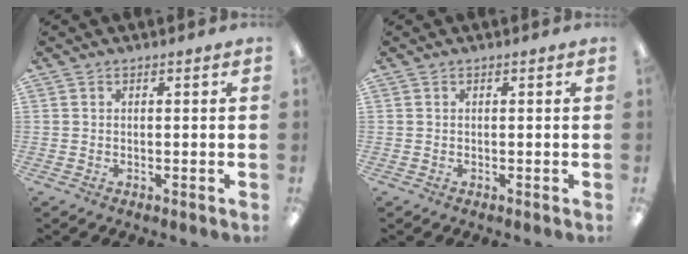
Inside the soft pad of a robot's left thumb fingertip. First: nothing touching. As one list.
[{"total": 0.0}]